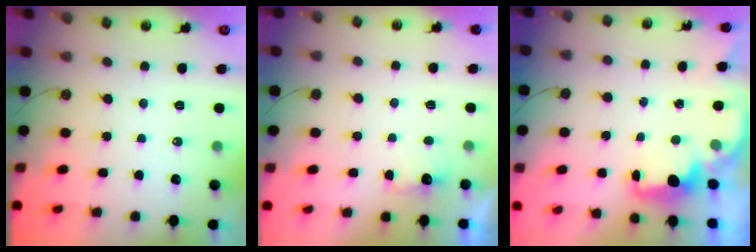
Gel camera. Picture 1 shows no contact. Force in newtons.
{"total": 2.8, "press": 2.7, "slide": 0.9}
{"total": 2.2, "press": 2.1, "slide": 0.7}